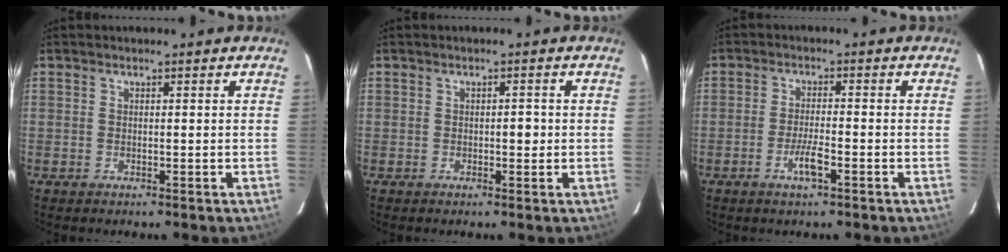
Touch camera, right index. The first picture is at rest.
{"total": 1.8, "force": [-0.3, 0.8, 1.6], "torque": [-0.022, 0.003, -0.004]}
{"total": 4.0, "force": [-2.0, 0.6, 3.4], "torque": [-0.068, -0.001, -0.037]}